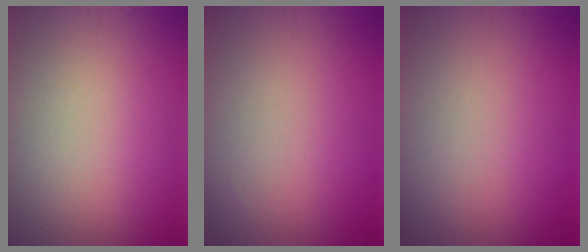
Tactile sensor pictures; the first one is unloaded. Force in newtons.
{"total": 0.0}
{"total": 0.0}